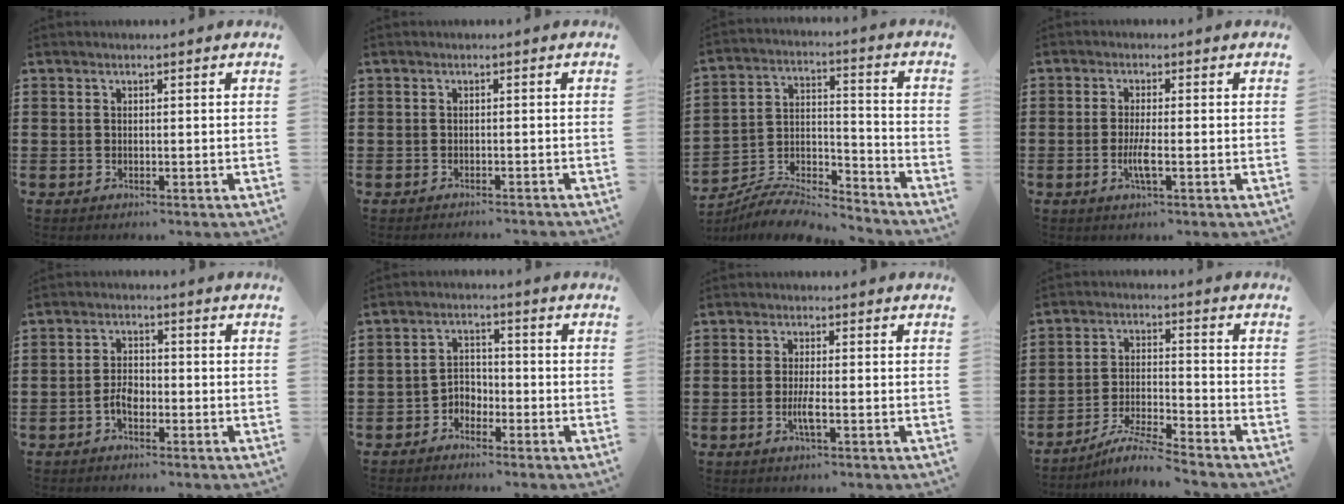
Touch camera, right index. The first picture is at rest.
{"total": 1.0, "force": [-1.0, -0.2, 0.0], "torque": [-0.002, -0.001, -0.020]}
{"total": 8.1, "force": [-7.8, 1.1, 1.9], "torque": [-0.030, 0.010, -0.150]}
{"total": 3.6, "force": [-1.1, 0.4, 3.4], "torque": [-0.073, -0.008, -0.024]}
{"total": 2.9, "force": [-1.3, 1.6, 2.1], "torque": [-0.047, 0.003, -0.027]}
{"total": 2.8, "force": [-2.3, 1.6, 0.4], "torque": [-0.016, 0.009, -0.049]}
{"total": 3.1, "force": [-1.0, 0.4, 3.0], "torque": [-0.066, -0.008, -0.023]}
{"total": 5.9, "force": [-5.5, -0.4, 2.2], "torque": [-0.052, -0.014, -0.108]}